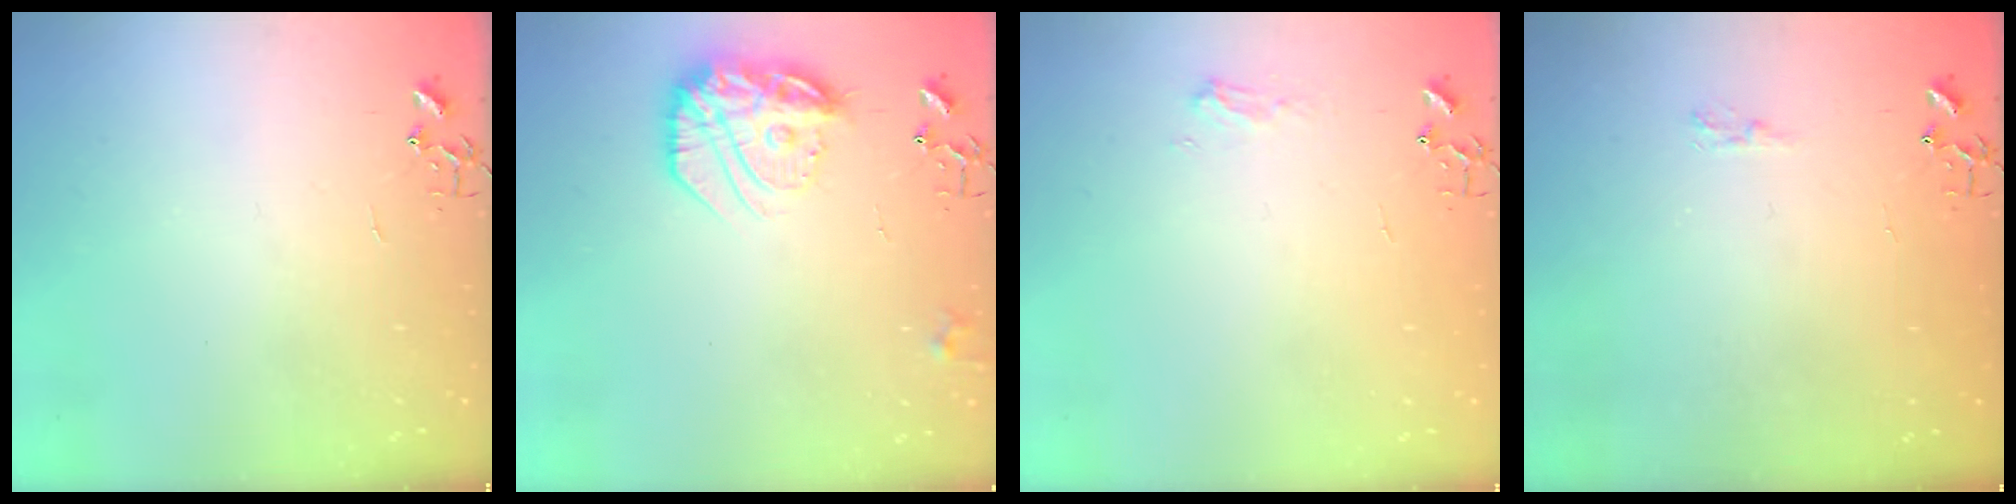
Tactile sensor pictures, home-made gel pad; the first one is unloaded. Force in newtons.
{"total": 17.3, "press": 17.3, "slide": 1.3}
{"total": 6.0, "press": 6.0, "slide": 0.7}
{"total": 5.1, "press": 5.1, "slide": 0.4}